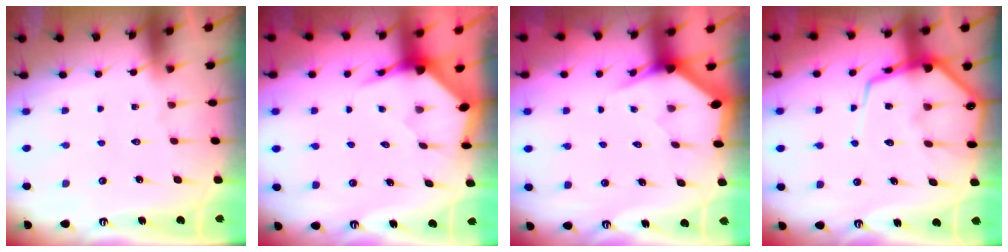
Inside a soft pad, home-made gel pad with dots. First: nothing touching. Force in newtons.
{"total": 3.6, "press": 3.6, "slide": 0.4}
{"total": 3.0, "press": 3.0, "slide": 0.1}
{"total": 12.4, "press": 12.3, "slide": 1.3}